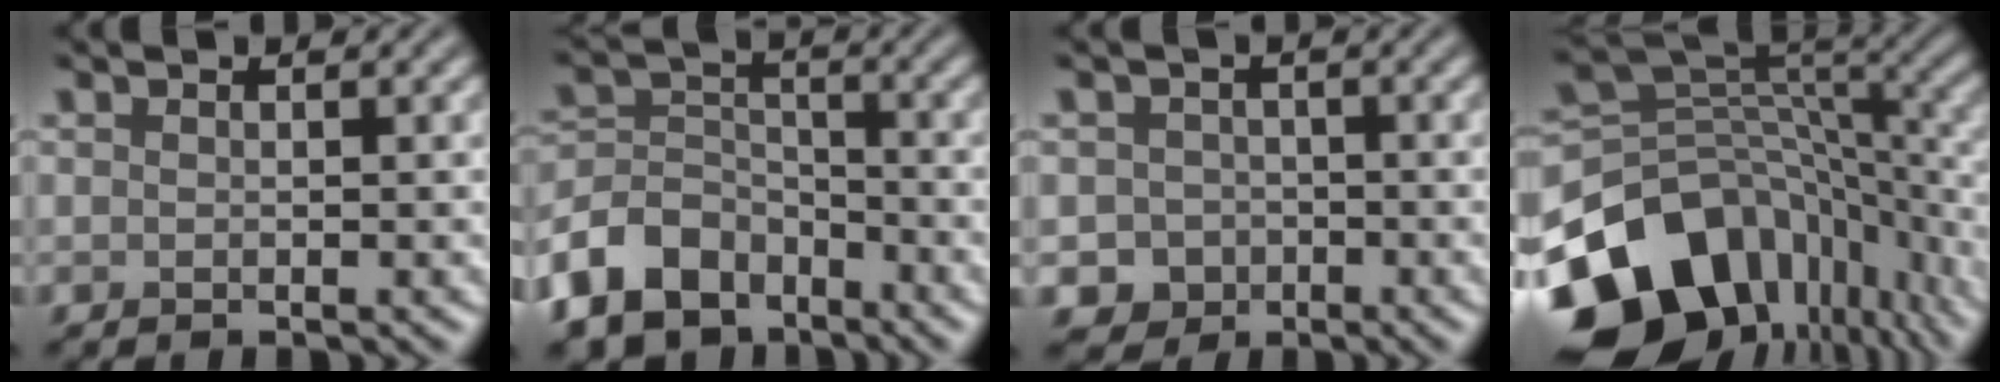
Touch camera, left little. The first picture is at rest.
{"total": 8.1, "force": [-5.7, 5.1, 2.8], "torque": [-0.047, -0.001, -0.120]}
{"total": 3.0, "force": [-1.2, 2.7, 0.4], "torque": [0.005, -0.001, -0.023]}
{"total": 15.5, "force": [-7.6, 10.6, 8.4], "torque": [-0.183, -0.007, -0.120]}